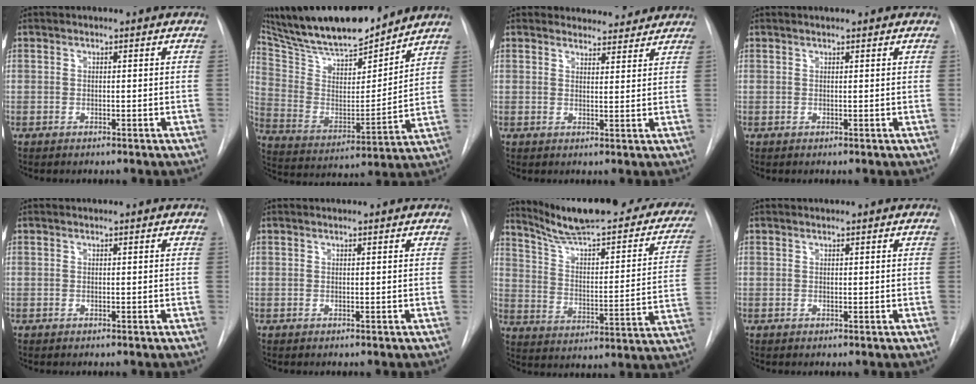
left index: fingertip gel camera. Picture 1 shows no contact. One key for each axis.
{"total": 21.8, "fx": 19.1, "fy": 4.0, "fz": 9.7, "tx": -0.177, "ty": -0.001, "tz": 0.320}
{"total": 5.7, "fx": 5.4, "fy": 1.9, "fz": 0.0, "tx": 0.012, "ty": -0.001, "tz": 0.058}
{"total": 1.8, "fx": 1.6, "fy": 0.3, "fz": 0.7, "tx": -0.011, "ty": 0.016, "tz": 0.019}
{"total": 0.0}
{"total": 0.6, "fx": 0.6, "fy": 0.0, "fz": 0.2, "tx": -0.006, "ty": 0.008, "tz": 0.009}
{"total": 28.3, "fx": 23.3, "fy": 5.2, "fz": 15.2, "tx": -0.209, "ty": -0.042, "tz": 0.305}
{"total": 0.0}